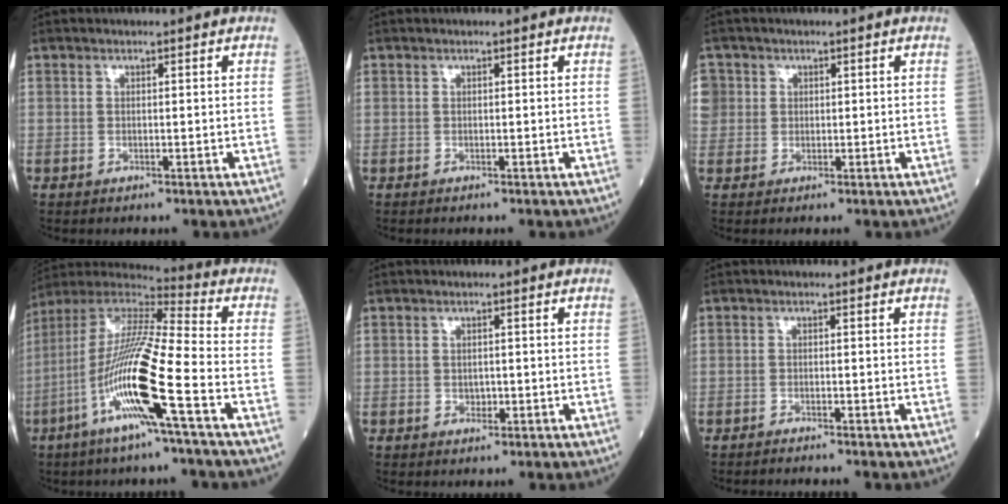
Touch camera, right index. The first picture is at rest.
{"total": 0.0}
{"total": 3.3, "force": [0.6, 3.2, 0.2], "torque": [0.005, 0.015, 0.013]}
{"total": 17.0, "force": [-6.2, 0.0, 15.8], "torque": [-0.323, -0.010, -0.127]}
{"total": 0.9, "force": [-0.2, 0.7, 0.6], "torque": [-0.011, -0.001, -0.002]}
{"total": 2.0, "force": [-1.9, -0.2, 0.5], "torque": [-0.009, -0.002, -0.026]}